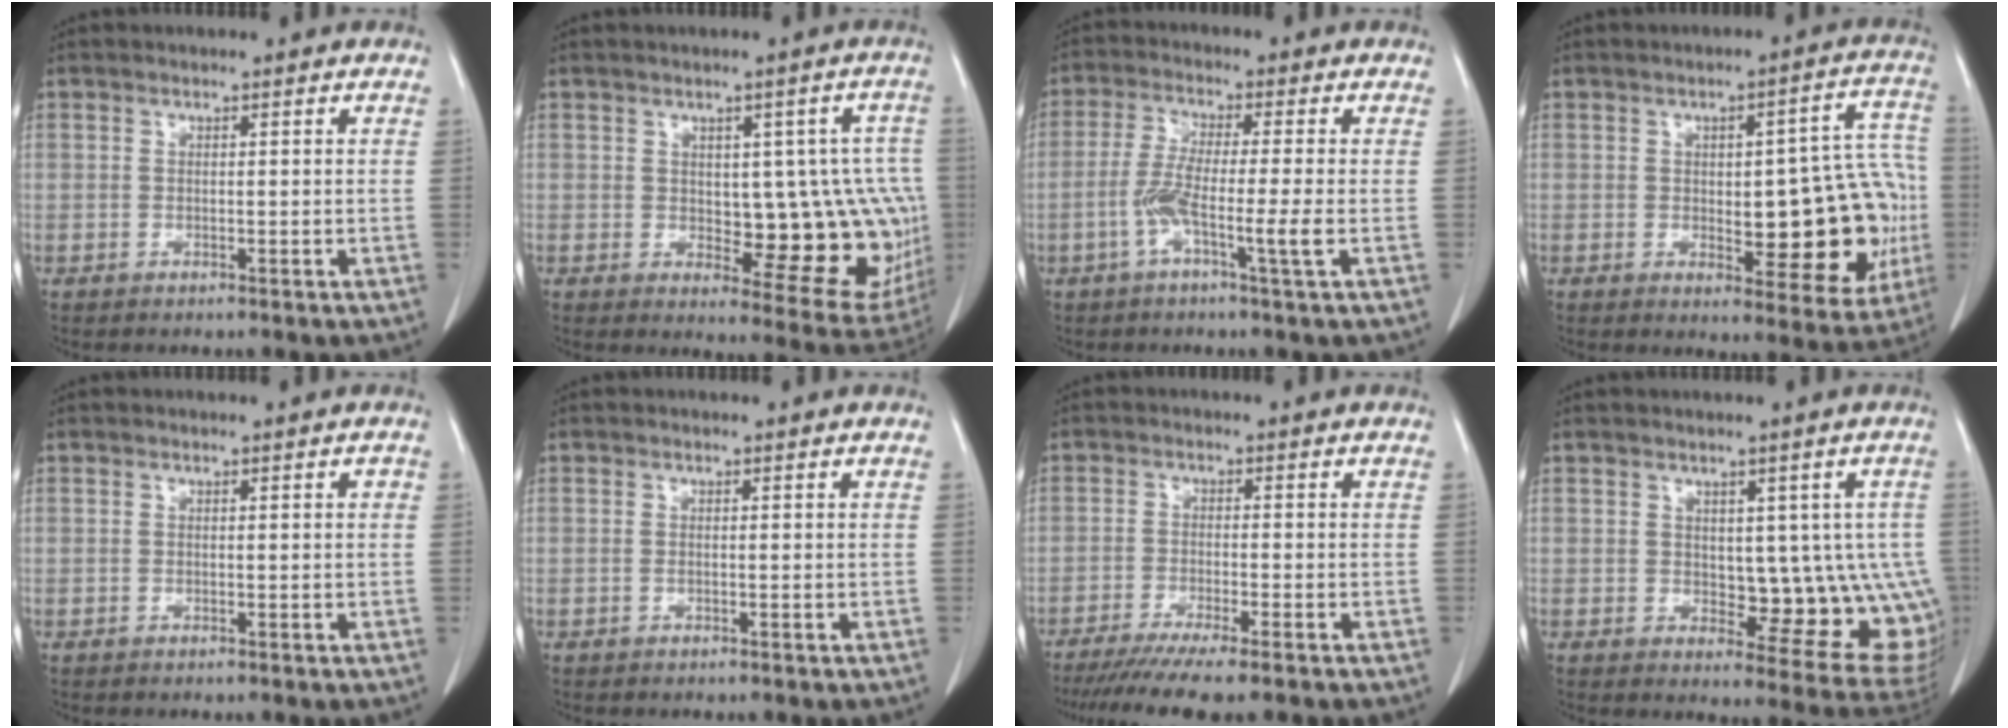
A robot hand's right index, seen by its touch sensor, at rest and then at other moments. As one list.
[{"total": 14.2, "force": [-0.3, 6.0, 12.8], "torque": [-0.113, 0.010, 0.011]}, {"total": 7.0, "force": [-2.2, -0.5, 6.7], "torque": [-0.129, -0.007, -0.045]}, {"total": 16.8, "force": [-1.9, 6.2, 15.5], "torque": [-0.156, 0.026, -0.009]}, {"total": 0.5, "force": [0.1, 0.3, 0.5], "torque": [-0.005, 0.003, 0.001]}, {"total": 0.0}, {"total": 9.9, "force": [-8.0, 0.0, 5.8], "torque": [-0.077, -0.023, -0.124]}, {"total": 11.4, "force": [0.3, 5.6, 10.0], "torque": [-0.096, 0.000, 0.017]}]